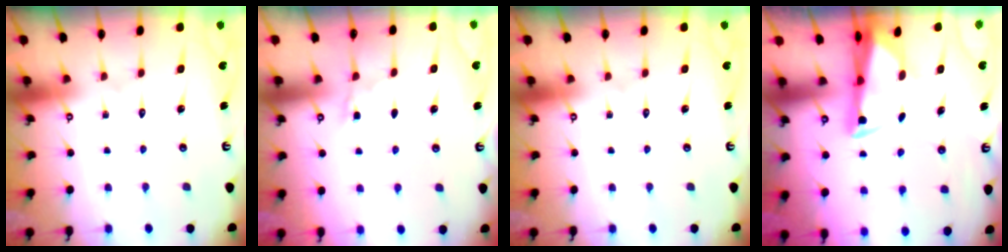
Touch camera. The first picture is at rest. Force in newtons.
{"total": 4.7, "press": 4.6, "slide": 0.6}
{"total": 0.0}
{"total": 2.8, "press": 2.7, "slide": 0.9}